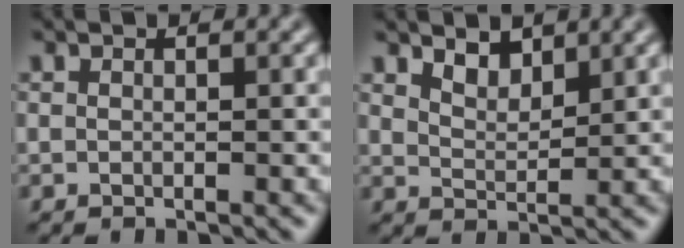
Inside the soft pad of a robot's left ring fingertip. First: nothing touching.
{"total": 2.1, "force": [1.7, 0.8, 0.9], "torque": [-0.019, -0.004, 0.032]}